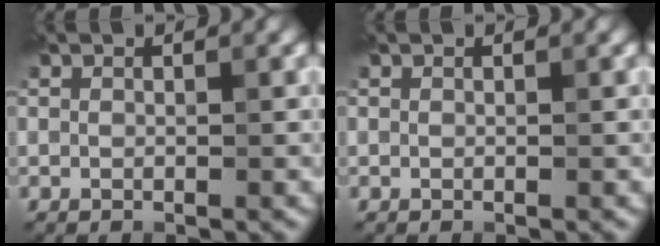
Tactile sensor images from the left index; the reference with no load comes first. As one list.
[{"total": 0.0}]